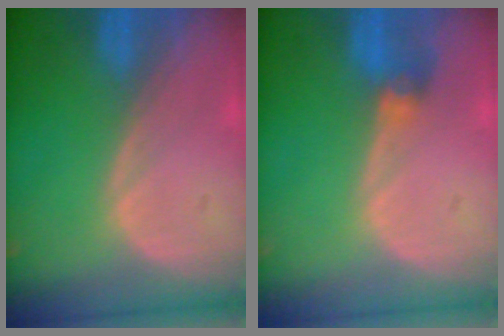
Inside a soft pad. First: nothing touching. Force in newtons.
{"total": 2.8, "press": 2.6, "slide": 1.0}